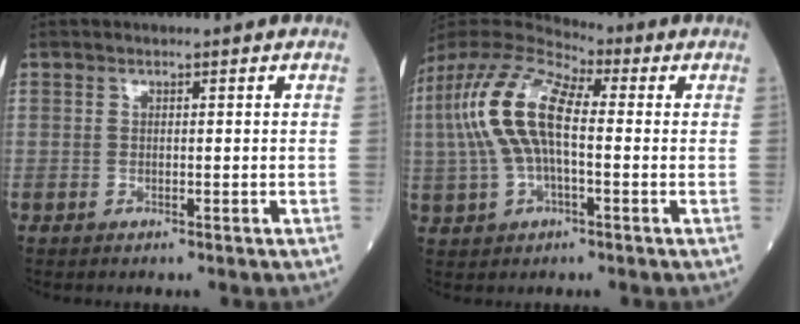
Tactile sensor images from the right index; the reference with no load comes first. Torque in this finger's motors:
{"motor_torque": [1.86, 0.28, 1.05, 0.21]}